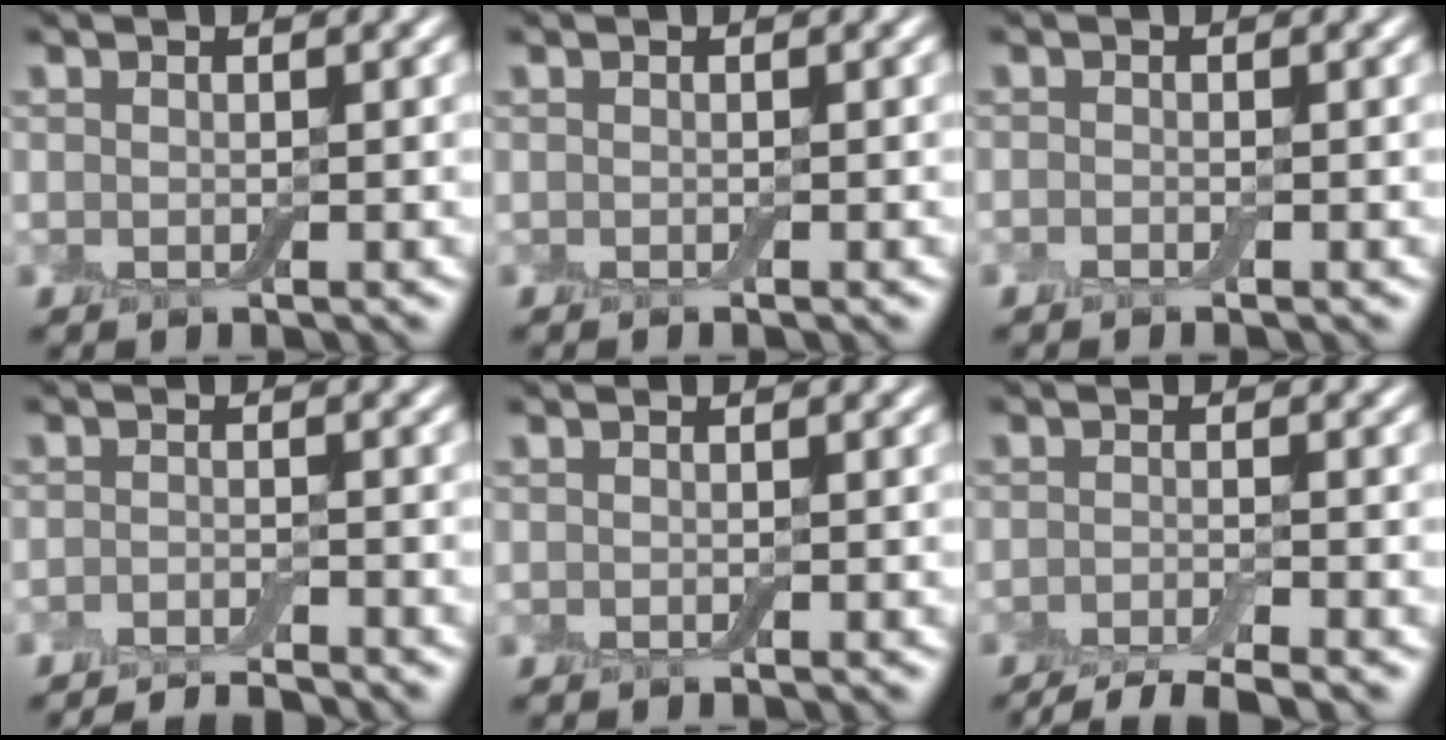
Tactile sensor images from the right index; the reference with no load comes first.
{"total": 0.0}
{"total": 0.5, "force": [-0.4, 0.0, 0.3], "torque": [-0.007, 0.000, -0.010]}
{"total": 3.6, "force": [-3.3, 0.5, 1.4], "torque": [-0.018, 0.000, -0.056]}
{"total": 0.0}
{"total": 4.5, "force": [-3.6, 0.8, 2.6], "torque": [-0.037, -0.003, -0.068]}